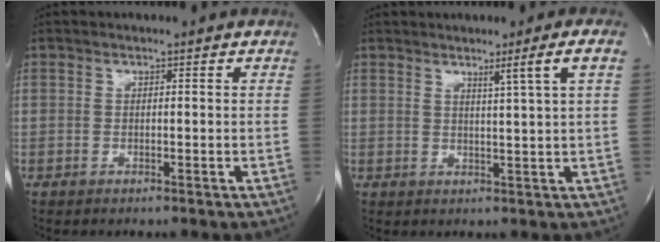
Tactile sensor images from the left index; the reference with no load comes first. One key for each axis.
{"total": 3.5, "fx": 1.6, "fy": -1.5, "fz": 2.8, "tx": -0.048, "ty": -0.021, "tz": 0.033}